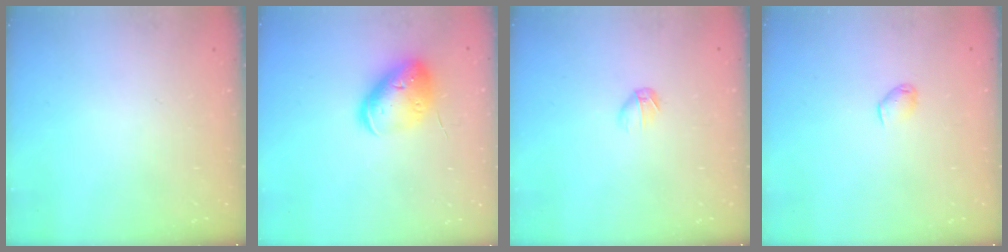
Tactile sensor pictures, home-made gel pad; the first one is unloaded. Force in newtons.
{"total": 13.2, "press": 13.1, "slide": 1.9}
{"total": 3.8, "press": 3.6, "slide": 1.1}
{"total": 3.4, "press": 3.3, "slide": 0.7}